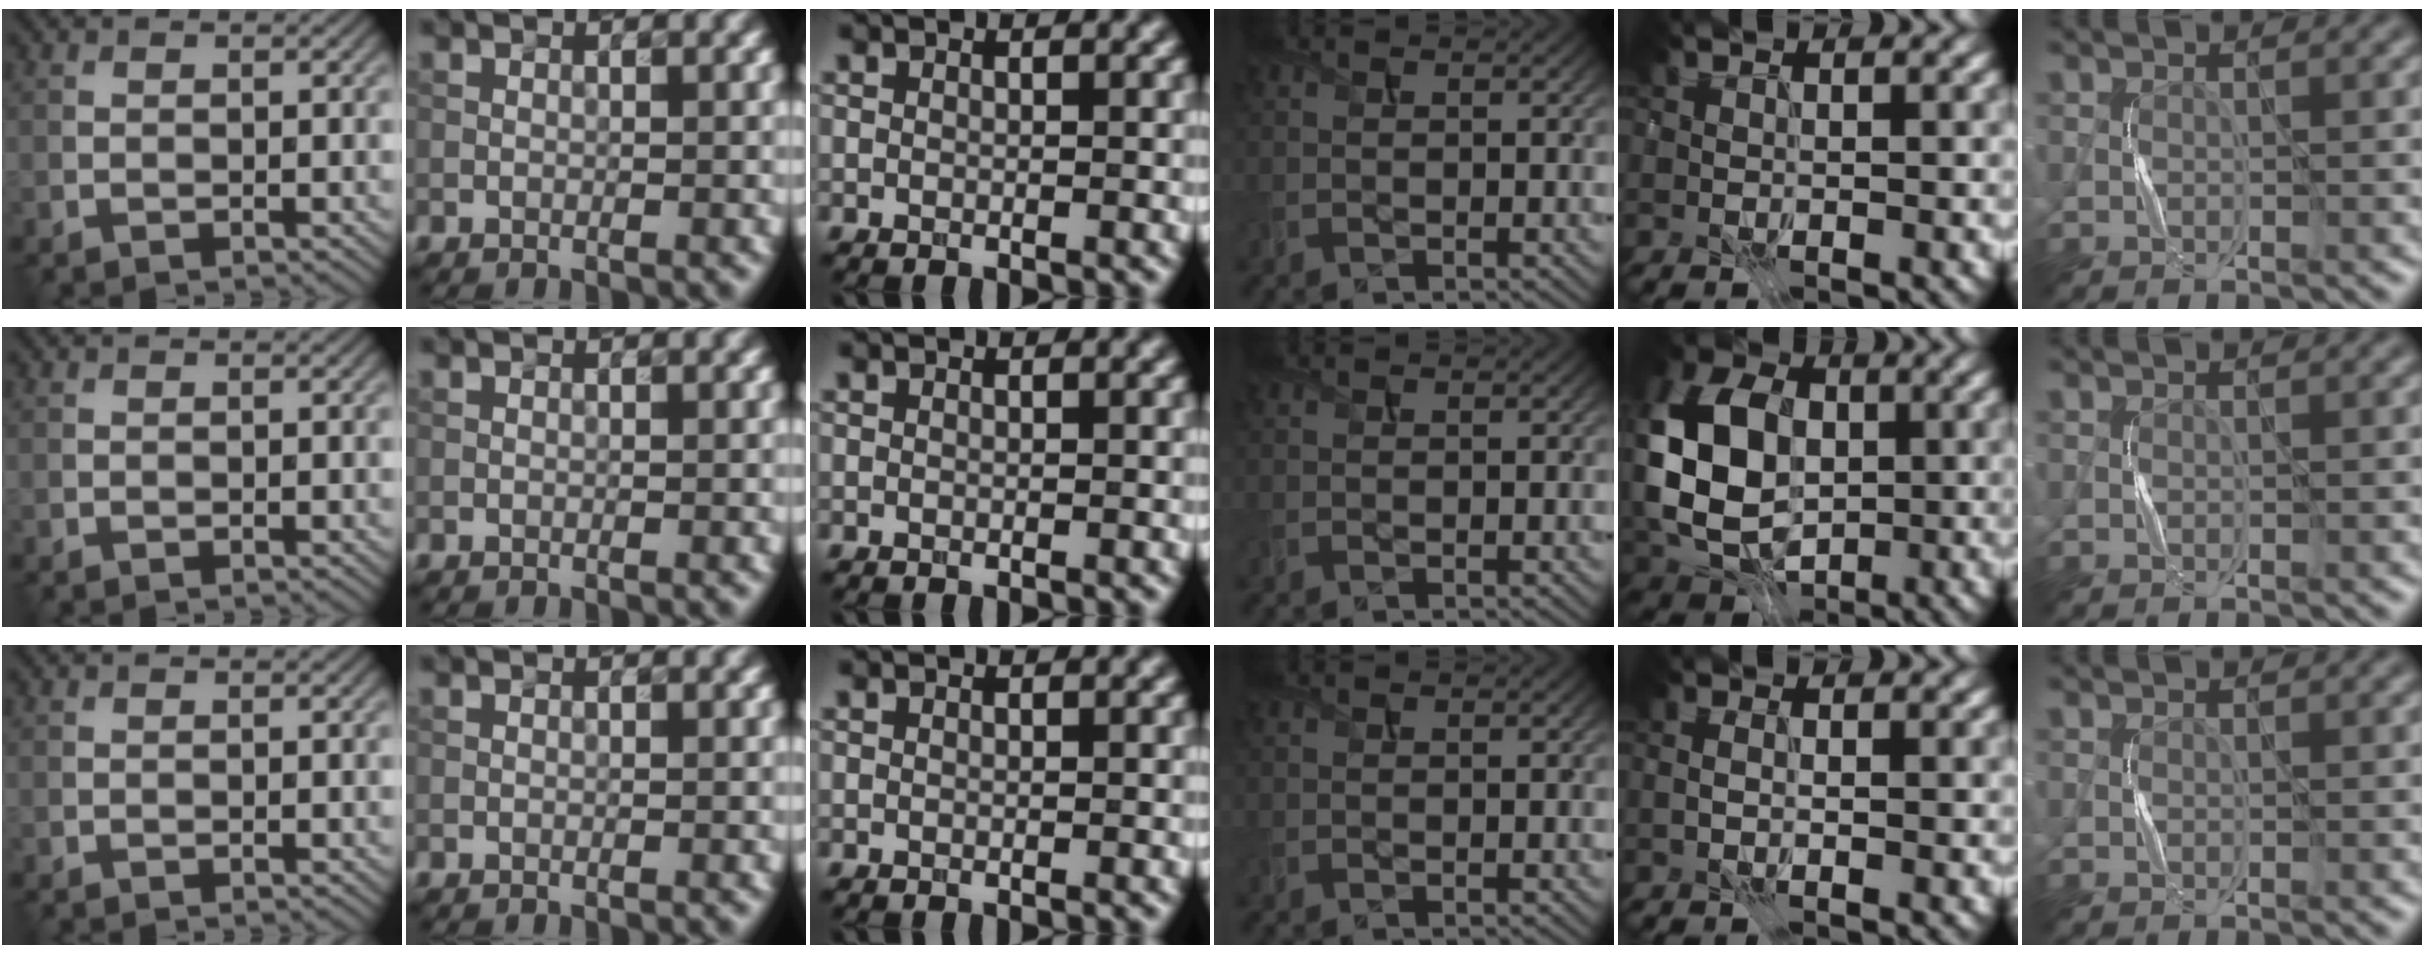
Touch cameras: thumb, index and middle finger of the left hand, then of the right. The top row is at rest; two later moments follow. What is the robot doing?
{"motion": "press", "object": "sticky note"}